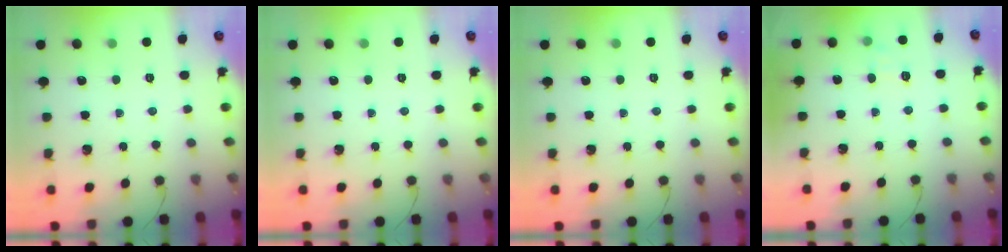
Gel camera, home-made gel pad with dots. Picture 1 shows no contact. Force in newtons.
{"total": 0.0}
{"total": 0.0}
{"total": 6.9, "press": 6.7, "slide": 1.6}